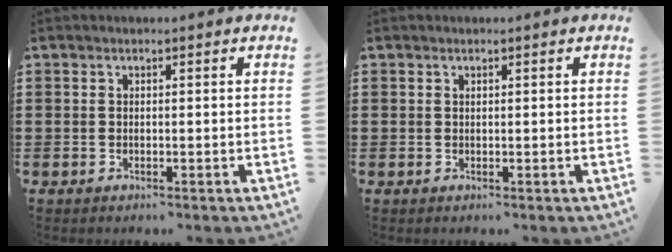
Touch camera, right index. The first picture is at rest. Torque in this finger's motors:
{"motor_torque": [0.00, 0.00, 0.00, 0.02]}